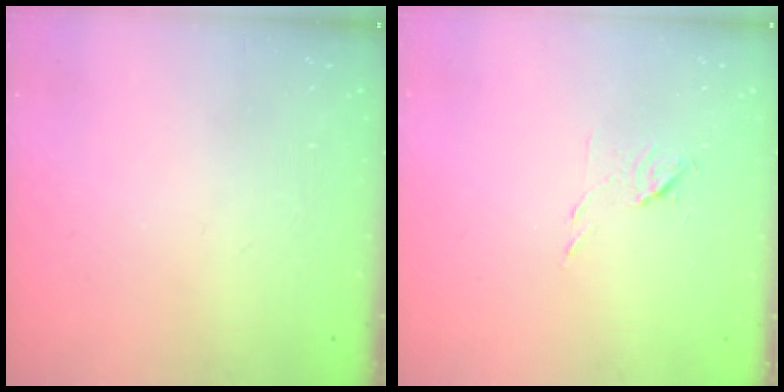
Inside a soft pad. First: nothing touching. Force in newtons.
{"total": 4.8, "press": 4.7, "slide": 1.0}